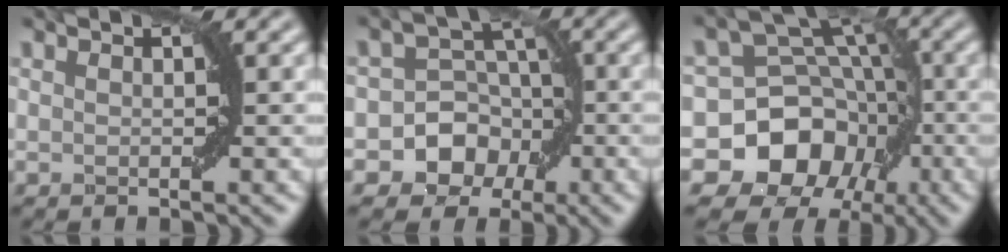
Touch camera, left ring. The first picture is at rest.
{"total": 6.5, "force": [-2.4, 5.7, 2.0], "torque": [-0.005, 0.021, -0.067]}
{"total": 11.7, "force": [-4.6, 9.8, 4.4], "torque": [-0.060, 0.003, -0.110]}